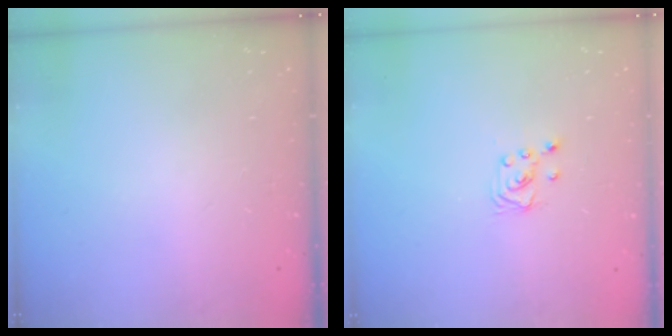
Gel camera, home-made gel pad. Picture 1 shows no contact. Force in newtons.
{"total": 2.0, "press": 2.0, "slide": 0.2}